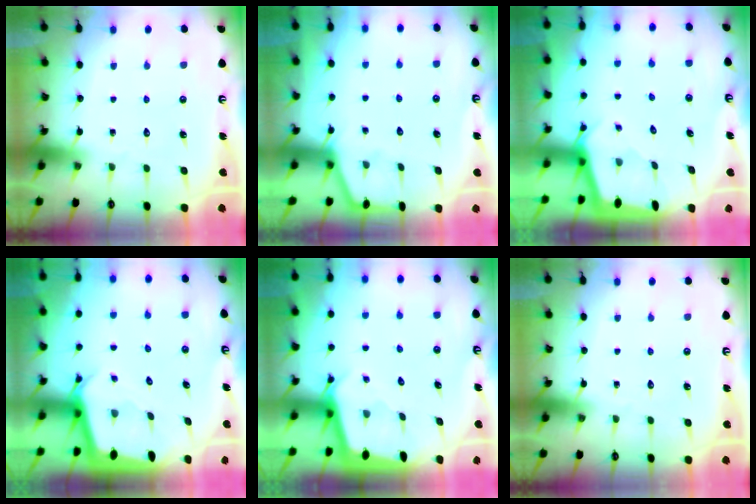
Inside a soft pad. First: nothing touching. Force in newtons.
{"total": 1.6, "press": 1.6, "slide": 0.3}
{"total": 1.6, "press": 1.6, "slide": 0.2}
{"total": 2.6, "press": 2.6, "slide": 0.2}
{"total": 2.4, "press": 2.4, "slide": 0.1}
{"total": 0.0}